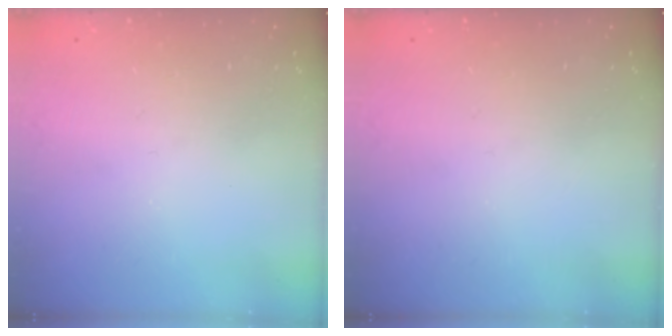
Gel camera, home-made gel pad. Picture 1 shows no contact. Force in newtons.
{"total": 0.0}